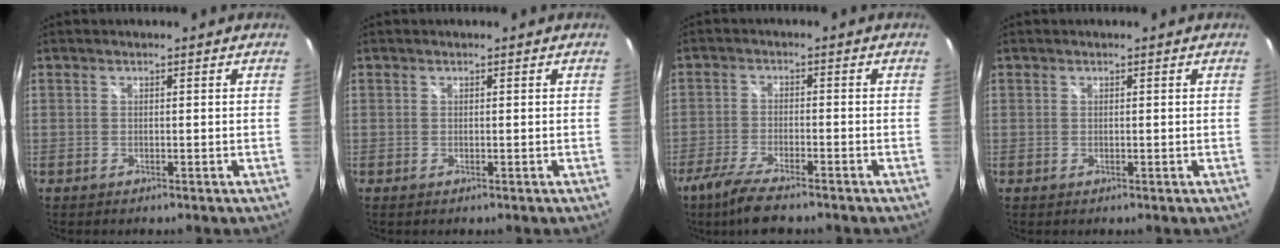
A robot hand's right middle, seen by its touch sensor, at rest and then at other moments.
{"total": 0.0}
{"total": 9.0, "force": [-7.1, 1.7, 5.2], "torque": [-0.126, -0.030, -0.129]}
{"total": 0.0}